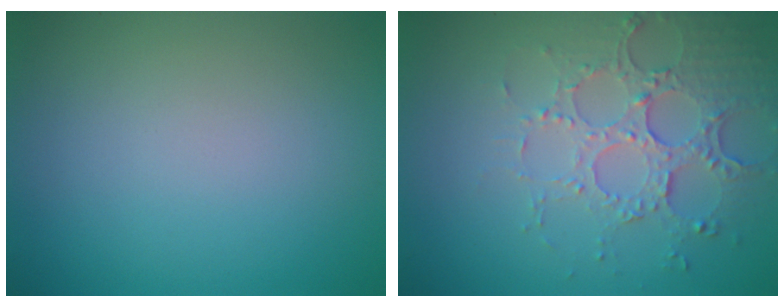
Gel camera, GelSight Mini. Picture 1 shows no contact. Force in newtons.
{"total": 5.2, "press": 3.8, "slide": 3.5}